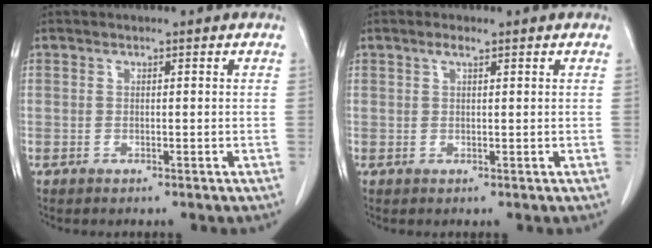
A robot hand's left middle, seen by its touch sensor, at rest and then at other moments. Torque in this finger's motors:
{"motor_torque": [0.09, -0.01, -0.01, 0.00]}